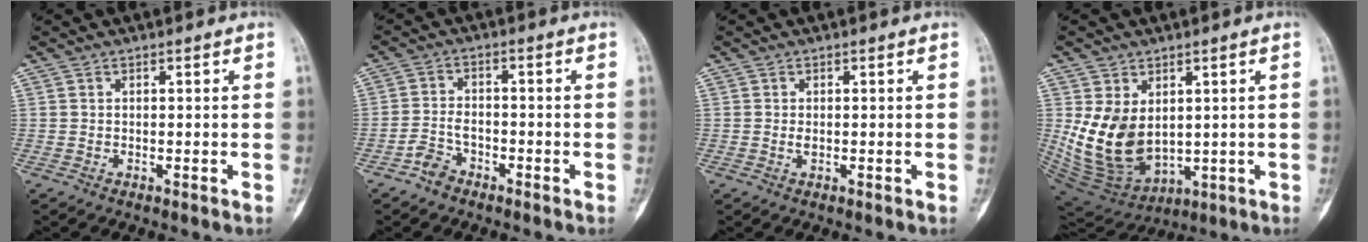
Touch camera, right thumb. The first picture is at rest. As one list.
[{"total": 4.0, "force": [-2.9, 2.3, 1.6], "torque": [-0.028, 0.022, -0.054]}, {"total": 0.9, "force": [-0.2, 0.4, 0.7], "torque": [-0.013, -0.001, -0.005]}, {"total": 13.9, "force": [1.4, 9.6, 9.9], "torque": [-0.156, -0.020, 0.057]}]